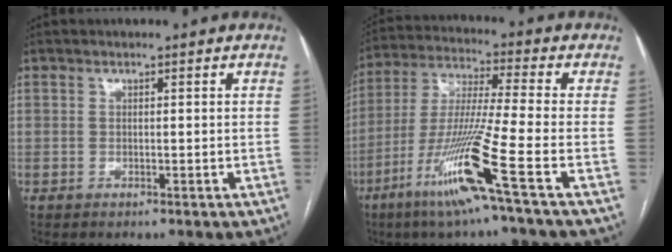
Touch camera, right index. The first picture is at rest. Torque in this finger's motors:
{"motor_torque": [1.73, -0.41, 1.05, 0.21]}